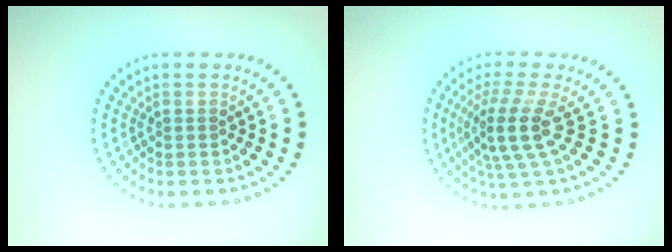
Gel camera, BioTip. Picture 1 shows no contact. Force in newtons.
{"total": 4.0, "press": 2.9, "slide": 2.8}